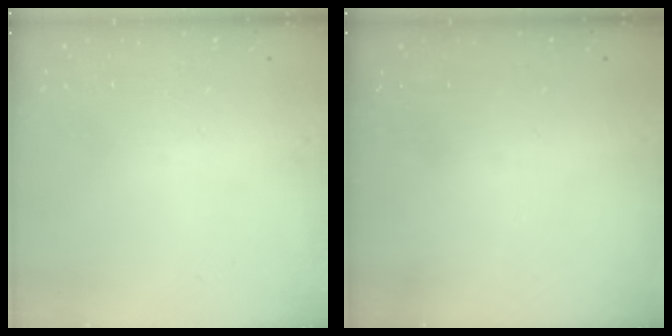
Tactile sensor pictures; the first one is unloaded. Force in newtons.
{"total": 0.0}